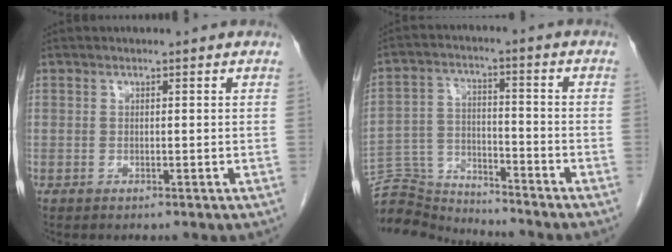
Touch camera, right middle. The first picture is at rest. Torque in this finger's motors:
{"motor_torque": [-0.34, -0.06, -0.17, -0.06]}